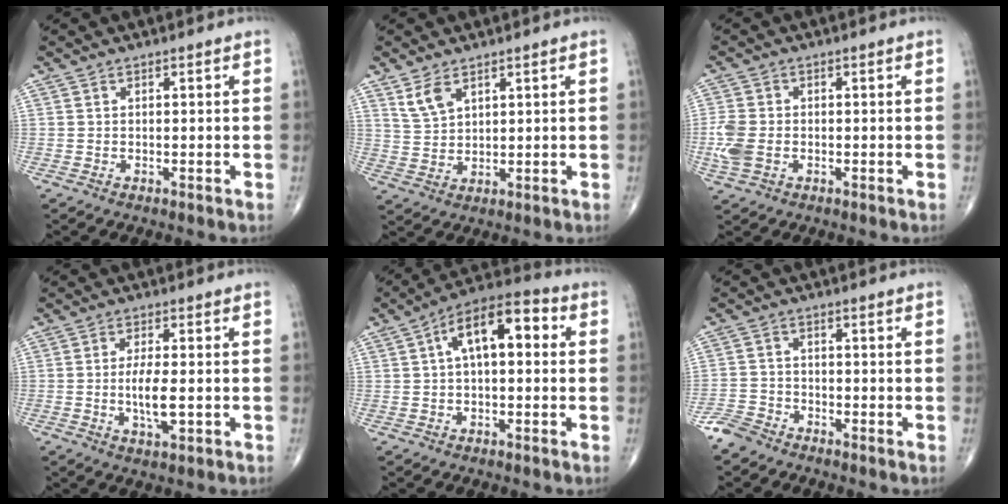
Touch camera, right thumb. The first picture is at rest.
{"total": 4.6, "force": [2.9, 2.4, 2.7], "torque": [-0.047, -0.013, 0.066]}
{"total": 5.7, "force": [-1.1, 3.9, 4.0], "torque": [-0.105, 0.005, -0.023]}
{"total": 6.0, "force": [-0.8, 2.0, 5.6], "torque": [-0.107, -0.008, -0.015]}
{"total": 12.7, "force": [2.5, 6.0, 10.9], "torque": [-0.167, 0.039, 0.031]}
{"total": 3.9, "force": [-3.4, 2.0, 0.5], "torque": [-0.008, 0.005, -0.075]}